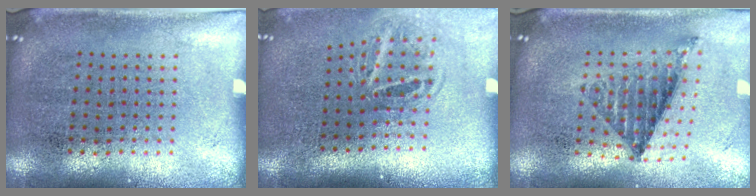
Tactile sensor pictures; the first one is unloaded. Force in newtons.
{"total": 1.8, "press": 1.2, "slide": 1.3}
{"total": 0.8, "press": 0.8, "slide": 0.2}